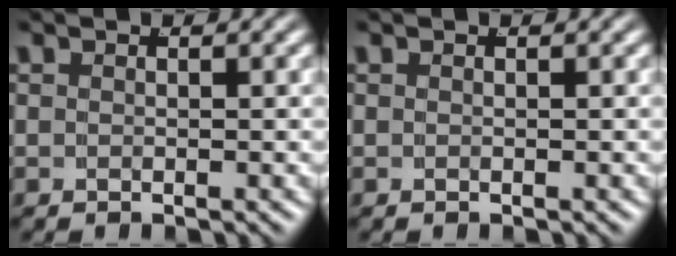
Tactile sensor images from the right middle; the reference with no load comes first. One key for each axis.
{"total": 0.0}